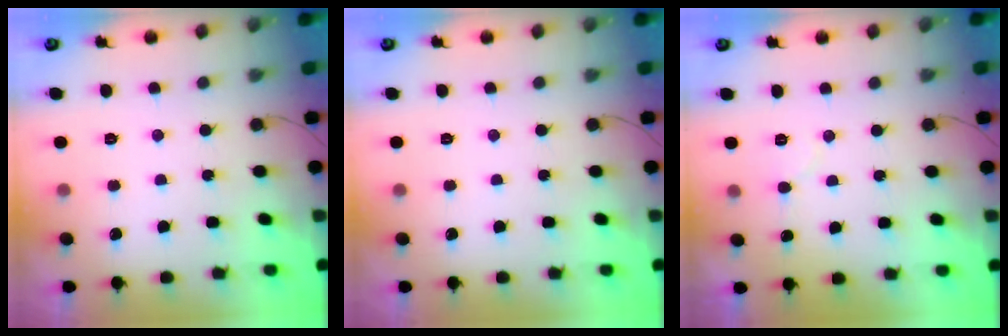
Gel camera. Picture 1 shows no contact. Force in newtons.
{"total": 0.0}
{"total": 5.4, "press": 5.4, "slide": 0.4}